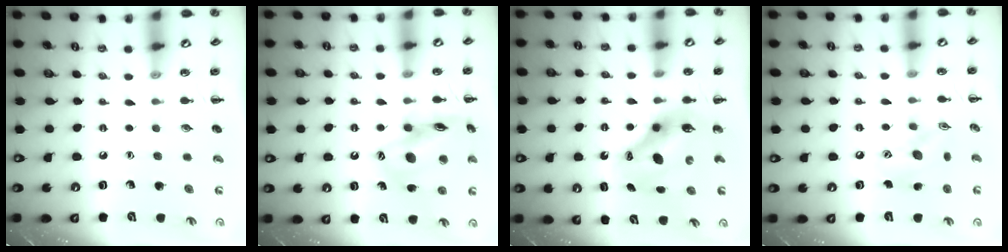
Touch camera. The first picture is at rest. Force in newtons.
{"total": 16.1, "press": 15.9, "slide": 2.7}
{"total": 9.6, "press": 9.1, "slide": 3.0}
{"total": 13.2, "press": 13.0, "slide": 2.0}